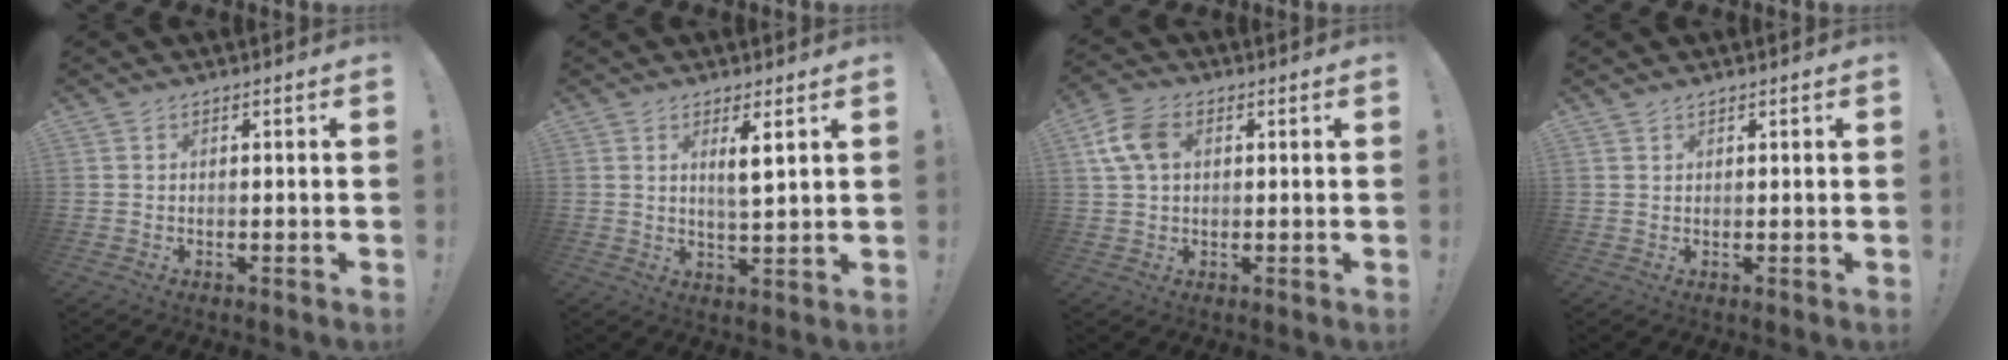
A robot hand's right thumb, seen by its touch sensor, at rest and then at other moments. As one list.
[{"total": 4.9, "force": [2.5, 0.4, 4.3], "torque": [-0.065, -0.017, 0.035]}, {"total": 9.2, "force": [2.4, 6.3, 6.3], "torque": [-0.122, 0.009, 0.050]}, {"total": 1.1, "force": [0.9, 0.5, 0.2], "torque": [-0.002, -0.002, 0.018]}]